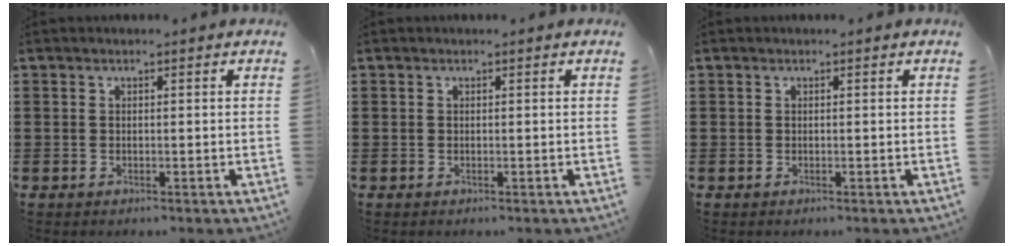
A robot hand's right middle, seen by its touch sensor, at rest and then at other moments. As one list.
[{"total": 0.0}, {"total": 0.0}]